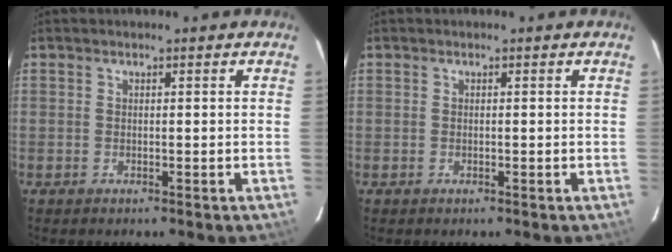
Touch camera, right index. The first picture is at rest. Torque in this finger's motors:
{"motor_torque": [-0.16, 0.08, -0.03, 0.00]}